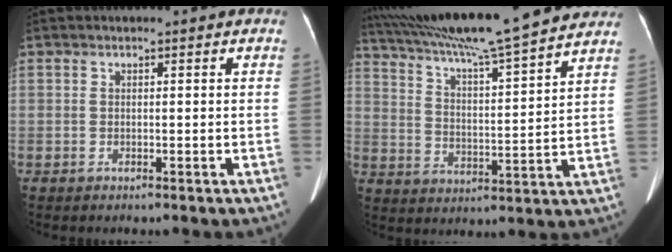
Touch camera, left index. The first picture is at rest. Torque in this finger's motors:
{"motor_torque": [0.09, -1.55, 0.08, 0.05]}